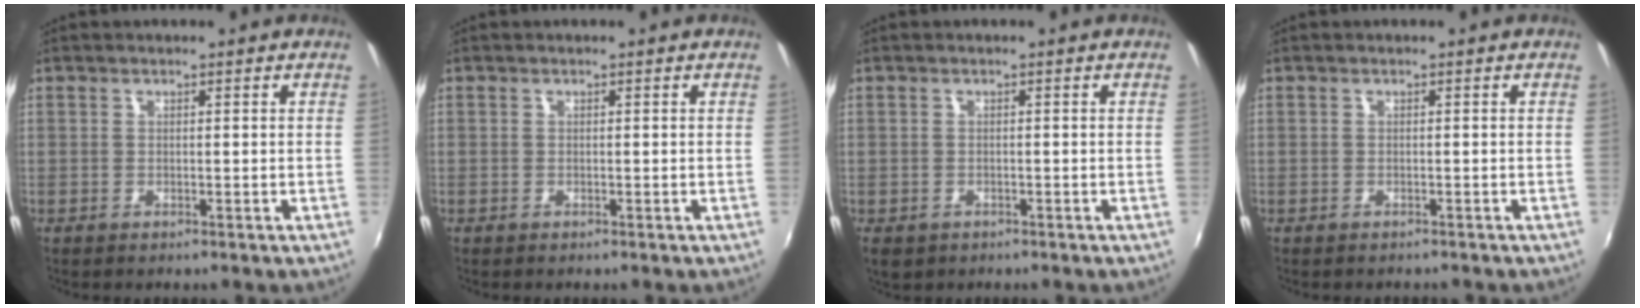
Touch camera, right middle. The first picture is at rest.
{"total": 0.0}
{"total": 3.2, "force": [-1.5, 2.3, 1.6], "torque": [-0.034, -0.012, -0.020]}
{"total": 0.9, "force": [-0.8, 0.3, 0.2], "torque": [-0.007, -0.004, -0.011]}